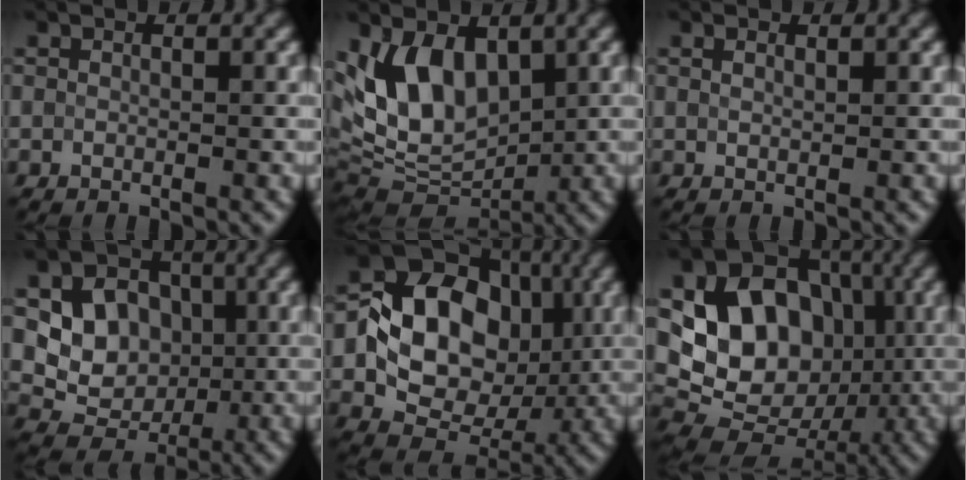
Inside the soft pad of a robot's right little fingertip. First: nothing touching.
{"total": 8.5, "force": [2.2, 5.3, 6.2], "torque": [-0.107, -0.004, 0.037]}
{"total": 0.6, "force": [0.5, 0.2, 0.3], "torque": [-0.009, 0.001, 0.011]}
{"total": 6.6, "force": [0.8, 5.7, 3.2], "torque": [-0.041, 0.000, 0.005]}
{"total": 12.2, "force": [0.3, 9.4, 7.8], "torque": [-0.125, 0.009, -0.008]}
{"total": 13.2, "force": [1.1, 10.6, 7.7], "torque": [-0.132, 0.013, 0.005]}